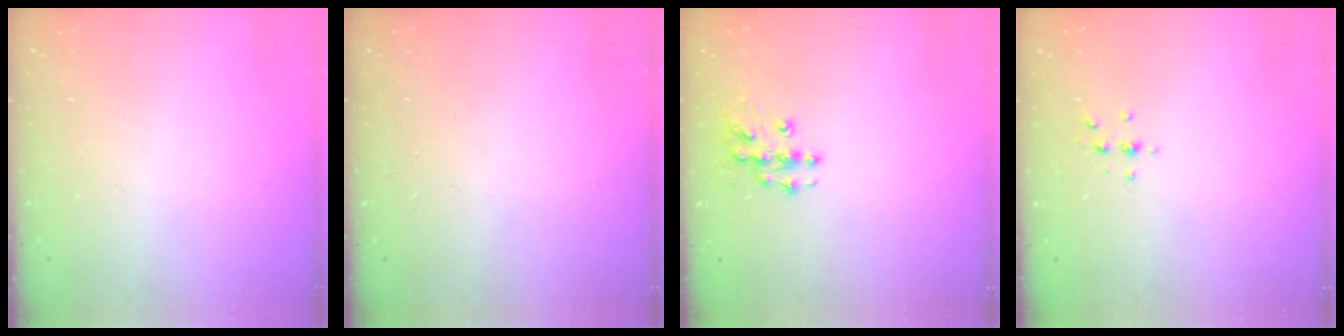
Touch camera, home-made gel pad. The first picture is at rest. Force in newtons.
{"total": 0.0}
{"total": 9.2, "press": 9.2, "slide": 0.5}
{"total": 2.4, "press": 2.4, "slide": 0.3}